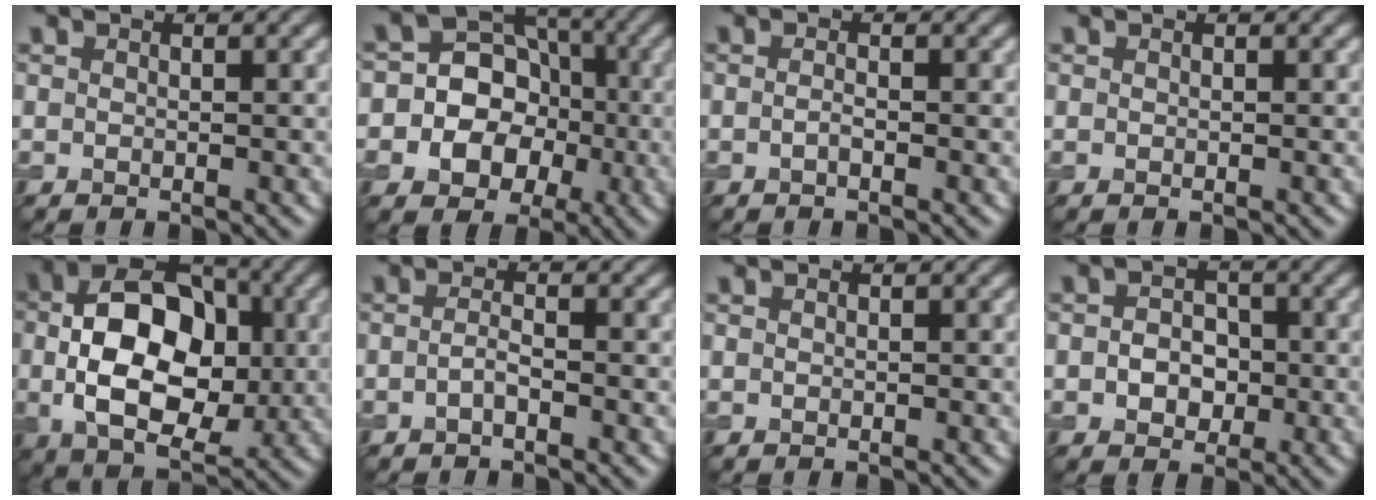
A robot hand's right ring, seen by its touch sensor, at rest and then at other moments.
{"total": 10.7, "force": [-1.7, 9.8, 4.0], "torque": [-0.063, 0.027, -0.055]}
{"total": 0.7, "force": [-0.4, 0.2, 0.6], "torque": [-0.014, -0.001, -0.008]}
{"total": 0.0}
{"total": 12.0, "force": [0.3, 7.8, 9.1], "torque": [-0.148, -0.001, 0.003]}
{"total": 1.2, "force": [-0.6, 0.2, 1.0], "torque": [-0.021, 0.001, -0.013]}
{"total": 0.0}
{"total": 2.9, "force": [-0.5, 2.3, 1.7], "torque": [-0.020, -0.001, -0.018]}